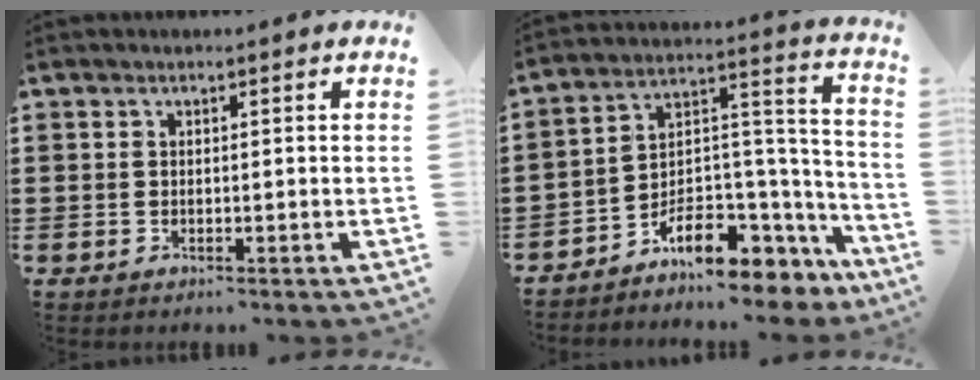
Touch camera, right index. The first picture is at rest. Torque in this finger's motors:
{"motor_torque": [-0.65, 1.16, -0.51, -0.21]}